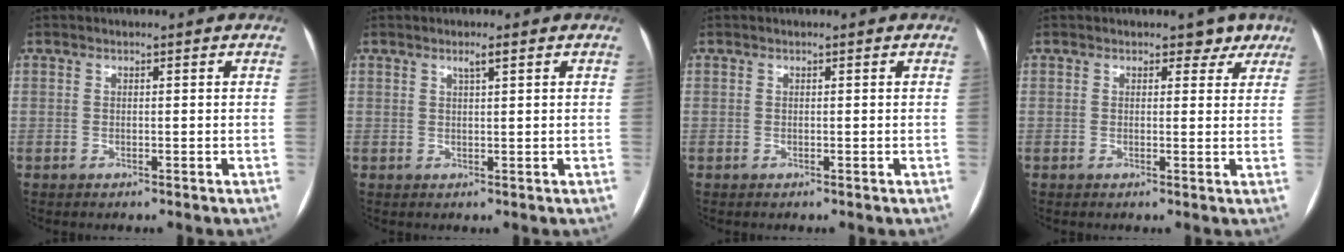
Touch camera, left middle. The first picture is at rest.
{"total": 1.4, "force": [0.8, 0.0, 1.1], "torque": [-0.021, 0.001, 0.016]}
{"total": 0.0}
{"total": 3.0, "force": [2.1, 2.0, 0.7], "torque": [0.013, 0.000, 0.012]}